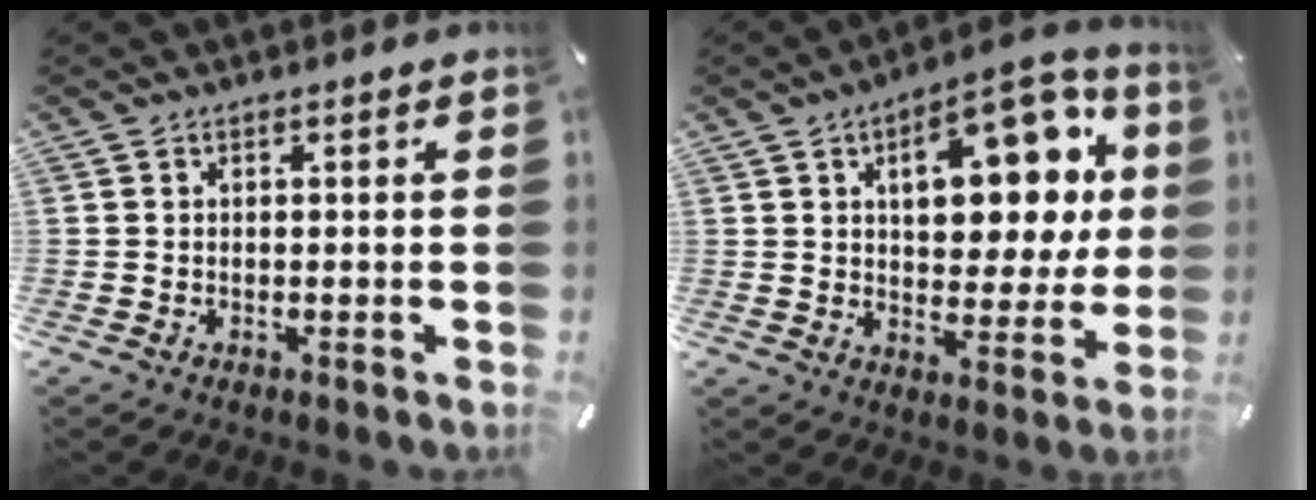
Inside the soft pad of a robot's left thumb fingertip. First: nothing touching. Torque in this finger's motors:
{"motor_torque": [2.50, 2.51, 1.30, -1.01, 0.49]}